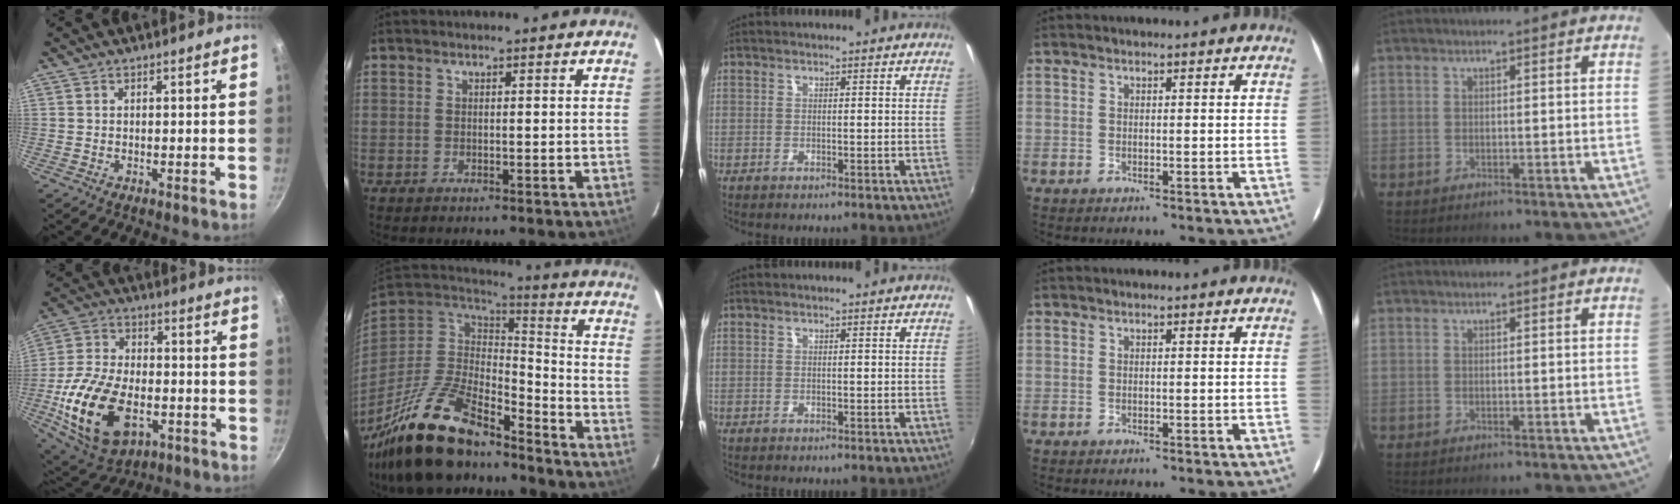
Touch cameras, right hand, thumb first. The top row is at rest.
{"thumb": {"total": 20.7, "force": [-6.1, 12.3, 15.4], "torque": [-0.293, 0.021, -0.100]}, "index": {"total": 23.5, "force": [-17.8, 8.1, 13.1], "torque": [-0.274, -0.026, -0.311]}}